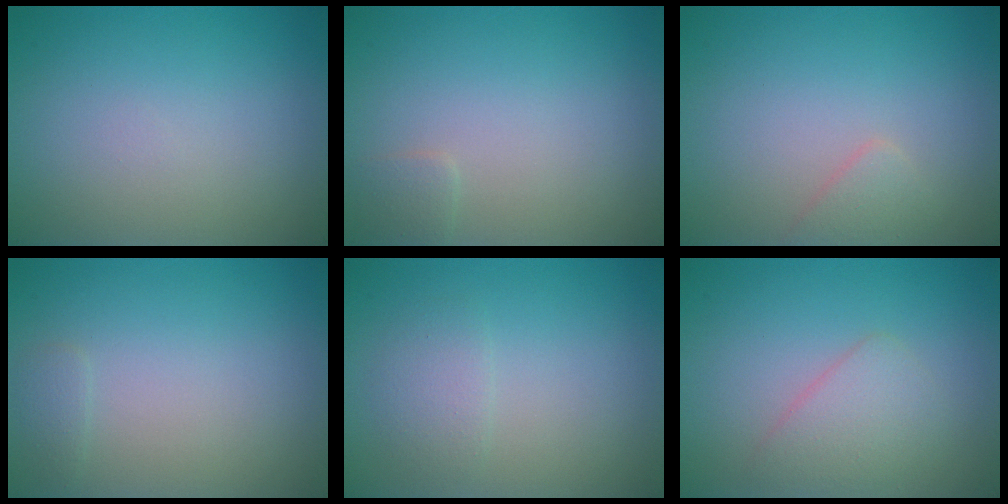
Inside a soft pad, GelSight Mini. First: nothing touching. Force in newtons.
{"total": 0.9, "press": 0.9, "slide": 0.1}
{"total": 1.2, "press": 1.2, "slide": 0.1}
{"total": 0.8, "press": 0.8, "slide": 0.1}
{"total": 1.5, "press": 1.5, "slide": 0.1}
{"total": 2.4, "press": 2.4, "slide": 0.2}